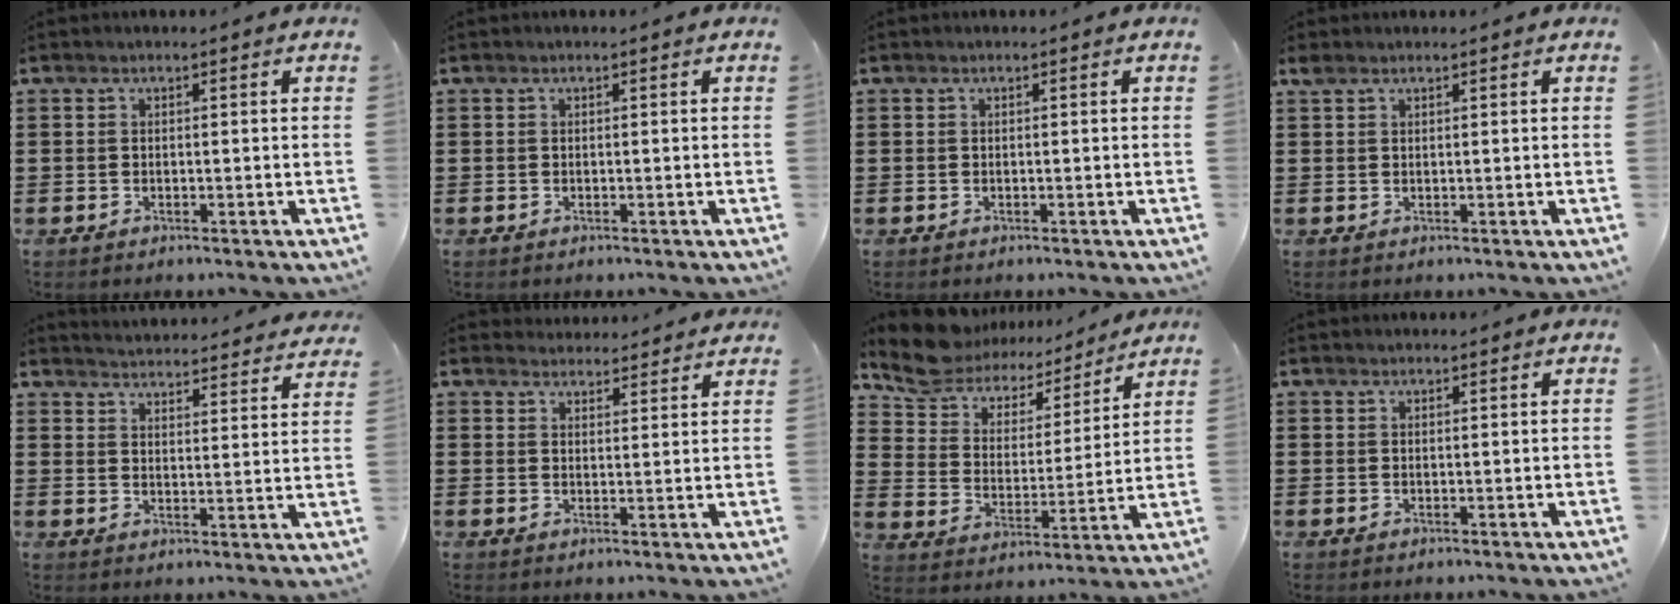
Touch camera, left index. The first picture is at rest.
{"total": 0.0}
{"total": 0.0}
{"total": 1.1, "force": [1.0, 0.4, 0.5], "torque": [-0.011, 0.002, 0.018]}
{"total": 4.1, "force": [4.0, -0.5, 0.0], "torque": [-0.018, -0.031, 0.069]}
{"total": 3.1, "force": [3.1, 0.6, 0.0], "torque": [-0.008, -0.008, 0.059]}
{"total": 8.7, "force": [8.1, 2.9, 1.1], "torque": [-0.073, -0.053, 0.145]}
{"total": 0.7, "force": [0.7, 0.2, 0.0], "torque": [-0.001, 0.001, 0.015]}